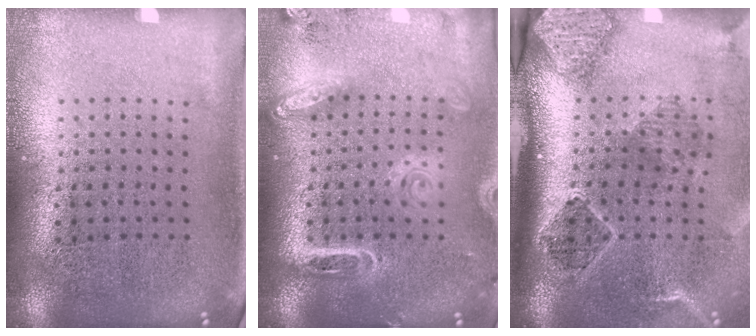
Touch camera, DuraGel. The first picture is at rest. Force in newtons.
{"total": 2.0, "press": 1.8, "slide": 1.1}
{"total": 2.8, "press": 1.9, "slide": 2.0}